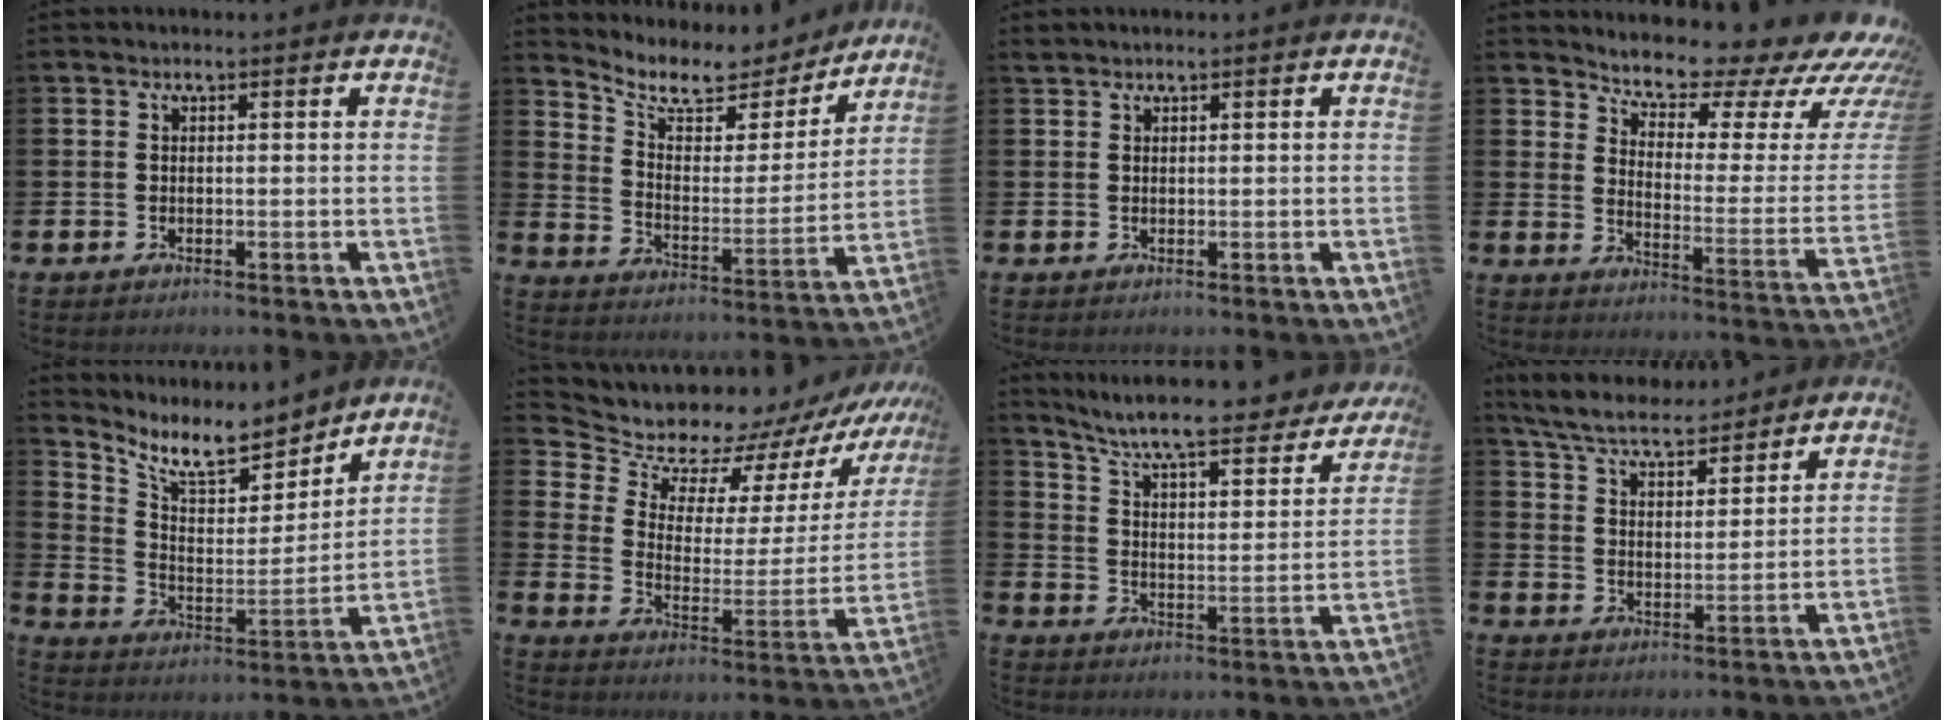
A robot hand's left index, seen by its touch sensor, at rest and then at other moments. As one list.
[{"total": 8.1, "force": [7.0, 3.2, 2.6], "torque": [-0.083, -0.050, 0.119]}, {"total": 0.8, "force": [0.8, 0.2, -0.1], "torque": [0.012, -0.002, 0.013]}, {"total": 8.6, "force": [8.2, 2.0, 1.6], "torque": [-0.043, -0.081, 0.132]}, {"total": 10.2, "force": [9.0, 3.3, 3.5], "torque": [-0.097, -0.068, 0.160]}, {"total": 10.1, "force": [9.0, 4.2, 2.1], "torque": [-0.072, -0.079, 0.152]}, {"total": 8.1, "force": [7.2, 0.7, 3.5], "torque": [-0.093, -0.062, 0.116]}, {"total": 6.9, "force": [6.5, 1.4, 1.7], "torque": [-0.063, -0.033, 0.116]}]